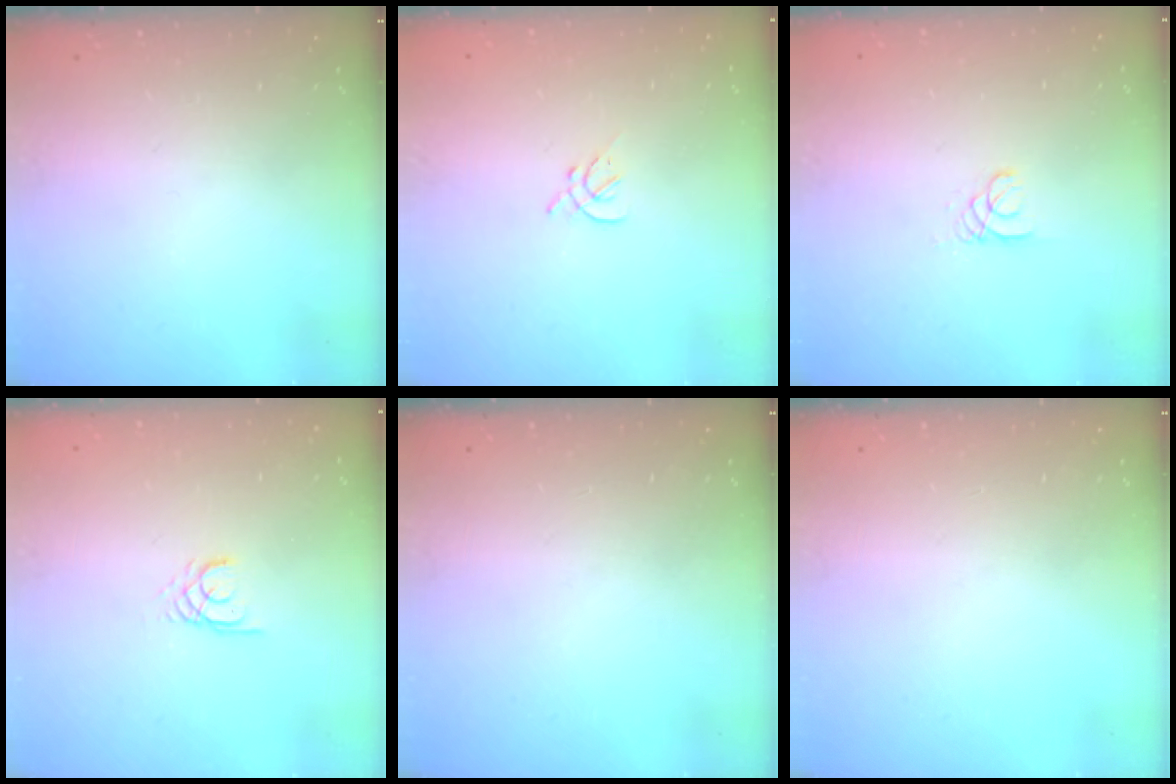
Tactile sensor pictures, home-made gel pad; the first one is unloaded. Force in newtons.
{"total": 2.0, "press": 1.9, "slide": 0.5}
{"total": 1.8, "press": 1.8, "slide": 0.2}
{"total": 2.2, "press": 2.2, "slide": 0.2}
{"total": 0.0}
{"total": 0.0}